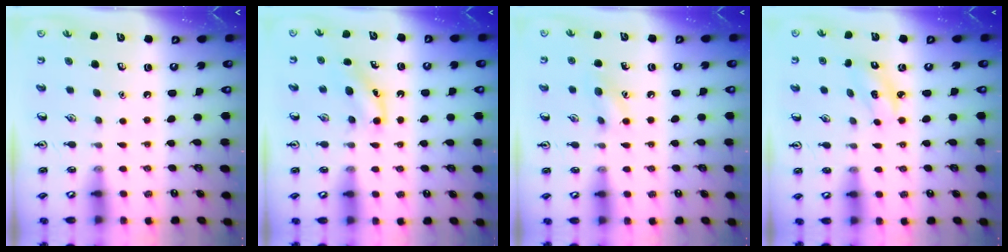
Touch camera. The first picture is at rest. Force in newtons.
{"total": 3.7, "press": 3.5, "slide": 1.2}
{"total": 7.9, "press": 7.6, "slide": 1.9}
{"total": 2.5, "press": 2.4, "slide": 0.5}